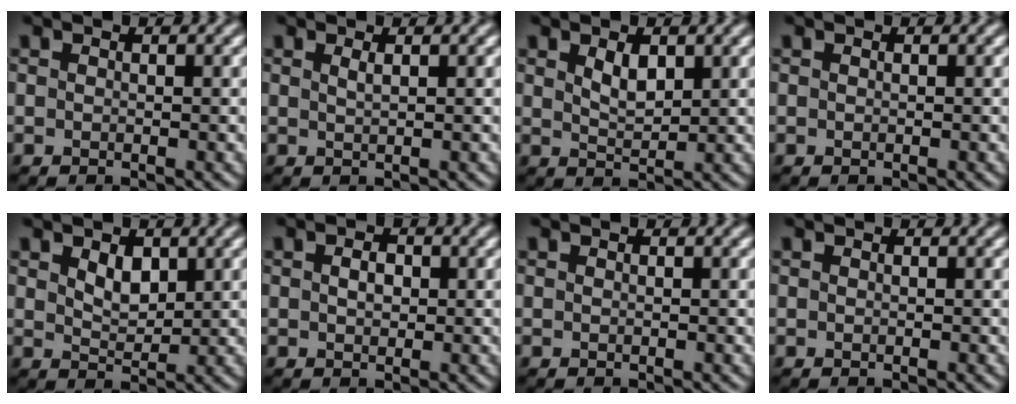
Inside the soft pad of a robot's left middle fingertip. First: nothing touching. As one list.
[{"total": 0.9, "force": [0.4, 0.3, 0.7], "torque": [-0.008, 0.001, 0.007]}, {"total": 2.1, "force": [1.1, 1.0, 1.6], "torque": [-0.031, -0.003, 0.023]}, {"total": 0.0}, {"total": 2.4, "force": [1.1, 1.4, 1.6], "torque": [-0.029, -0.003, 0.023]}, {"total": 1.5, "force": [0.2, 1.0, 1.1], "torque": [-0.021, 0.003, 0.003]}, {"total": 0.0}, {"total": 0.0}]